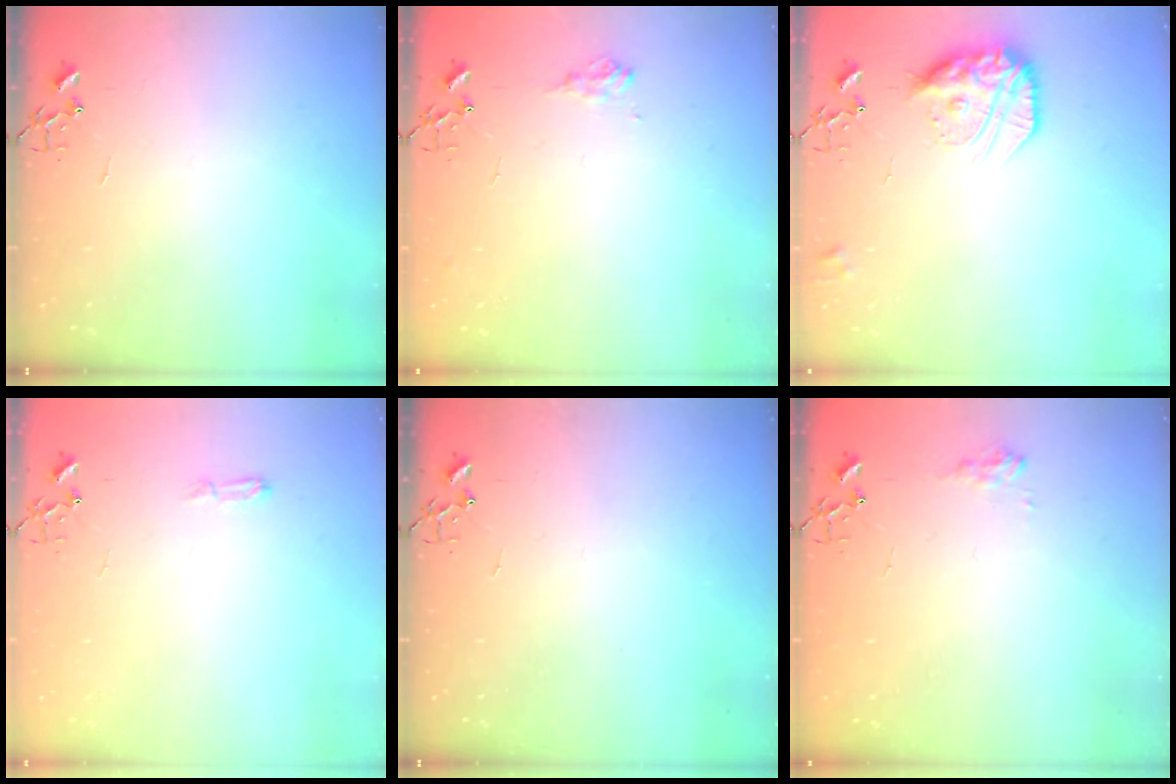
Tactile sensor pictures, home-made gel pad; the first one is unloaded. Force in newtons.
{"total": 8.0, "press": 8.0, "slide": 1.0}
{"total": 16.5, "press": 16.4, "slide": 1.3}
{"total": 3.8, "press": 3.8, "slide": 0.5}
{"total": 0.0}
{"total": 7.8, "press": 7.8, "slide": 0.7}